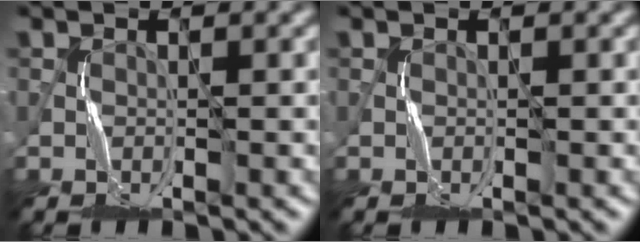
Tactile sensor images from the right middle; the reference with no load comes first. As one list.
[{"total": 0.0}]